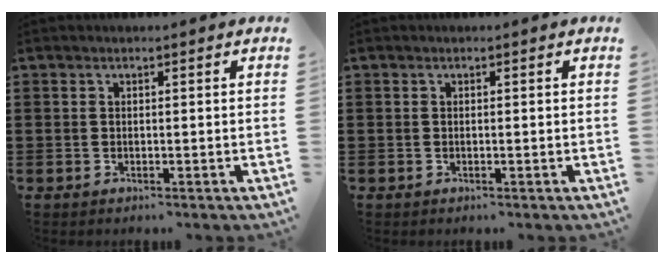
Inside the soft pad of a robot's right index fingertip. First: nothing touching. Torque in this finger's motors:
{"motor_torque": [0.21, 0.28, 0.00, 0.00]}